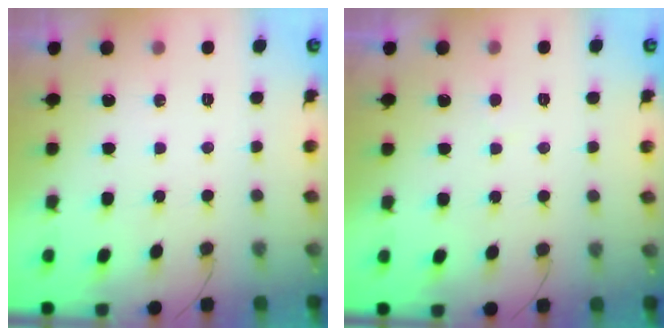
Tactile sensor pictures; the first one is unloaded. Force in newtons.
{"total": 1.9, "press": 1.9, "slide": 0.3}